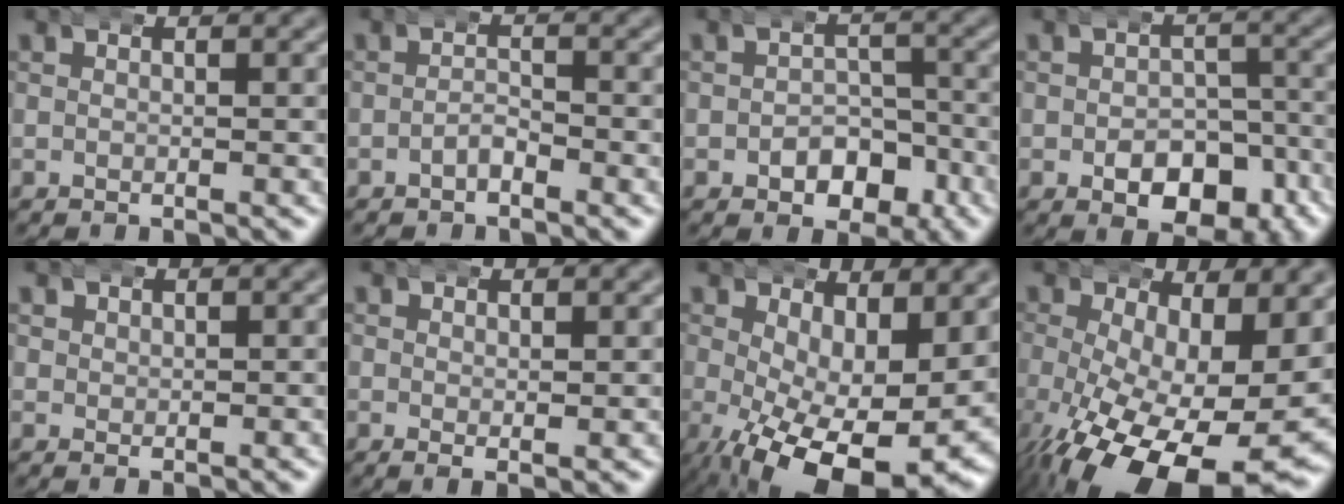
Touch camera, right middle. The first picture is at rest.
{"total": 1.7, "force": [-1.3, 0.7, 0.8], "torque": [-0.008, -0.001, -0.029]}
{"total": 4.5, "force": [-2.2, 3.3, 2.2], "torque": [-0.017, -0.003, -0.038]}
{"total": 7.0, "force": [-4.1, 4.5, 3.5], "torque": [-0.042, -0.023, -0.057]}
{"total": 1.1, "force": [0.8, 0.7, 0.4], "torque": [-0.012, -0.005, 0.019]}
{"total": 1.0, "force": [0.3, 0.2, 1.0], "torque": [-0.016, -0.007, 0.008]}
{"total": 11.1, "force": [-3.8, 4.5, 9.5], "torque": [-0.155, -0.054, -0.030]}
{"total": 12.3, "force": [-4.2, 5.3, 10.3], "torque": [-0.184, -0.059, -0.033]}